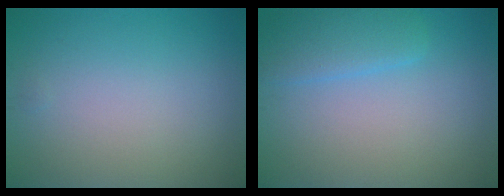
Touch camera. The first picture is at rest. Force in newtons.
{"total": 3.0, "press": 3.0, "slide": 0.1}